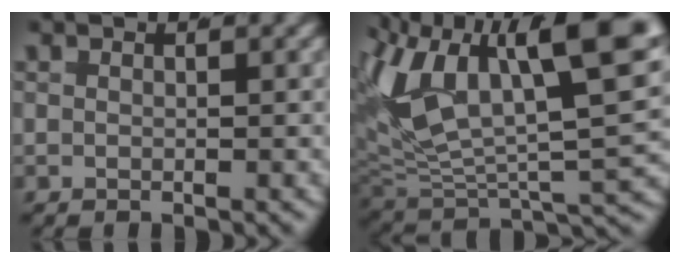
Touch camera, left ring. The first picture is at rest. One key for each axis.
{"total": 14.8, "fx": 1.7, "fy": 8.6, "fz": 12.0, "tx": -0.214, "ty": -0.015, "tz": 0.028}